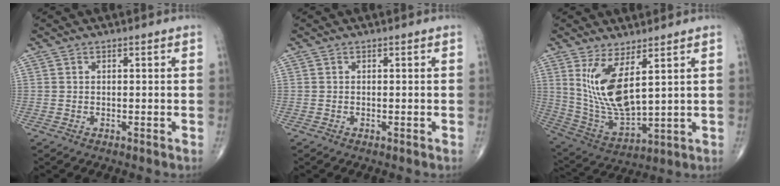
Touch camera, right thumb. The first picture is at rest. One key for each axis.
{"total": 0.0}
{"total": 13.0, "fx": 4.6, "fy": 4.7, "fz": 11.2, "tx": -0.224, "ty": -0.040, "tz": 0.110}